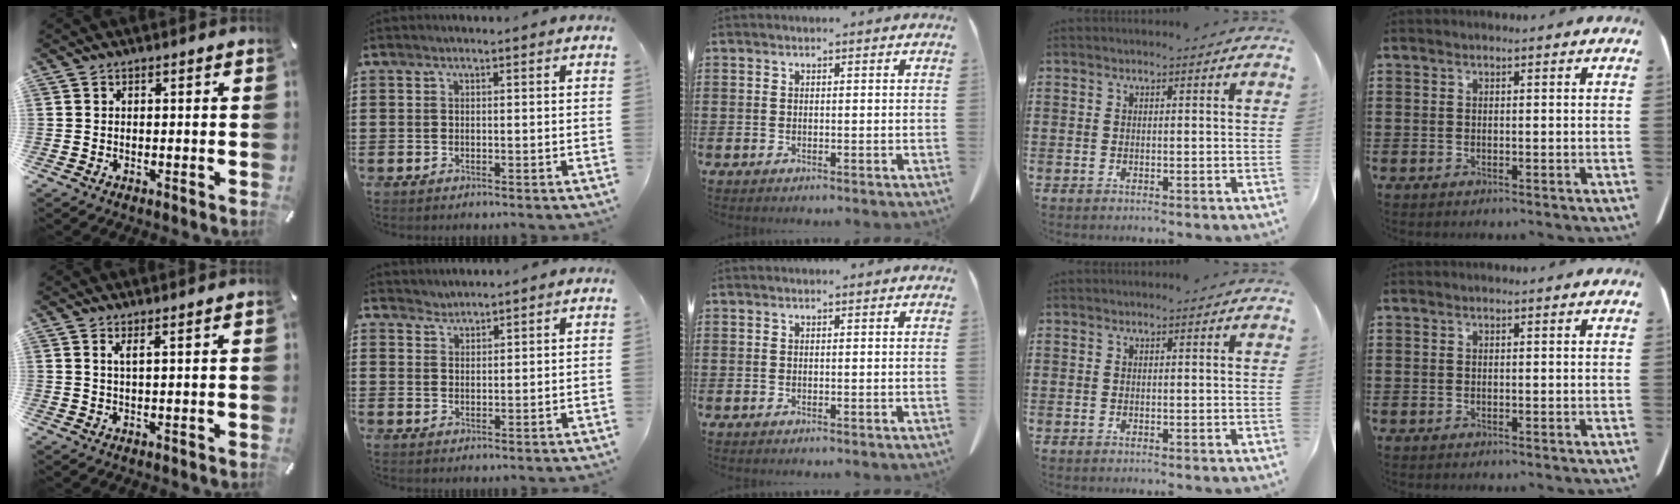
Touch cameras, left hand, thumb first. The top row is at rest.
{"thumb": {"total": 2.3, "force": [1.5, -0.1, 1.7], "torque": [-0.036, -0.002, 0.025]}, "index": {"total": 1.7, "force": [1.6, 0.0, -0.5], "torque": [0.005, -0.001, 0.033]}}